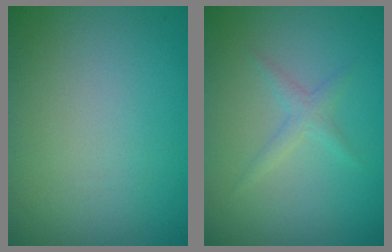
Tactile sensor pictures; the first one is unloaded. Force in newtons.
{"total": 1.3, "press": 1.3, "slide": 0.1}